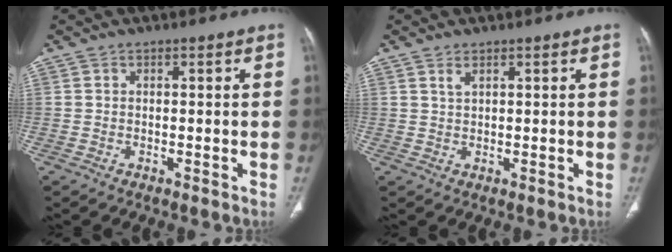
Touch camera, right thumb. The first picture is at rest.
{"total": 1.4, "force": [0.9, 0.5, 0.9], "torque": [-0.019, -0.001, 0.023]}